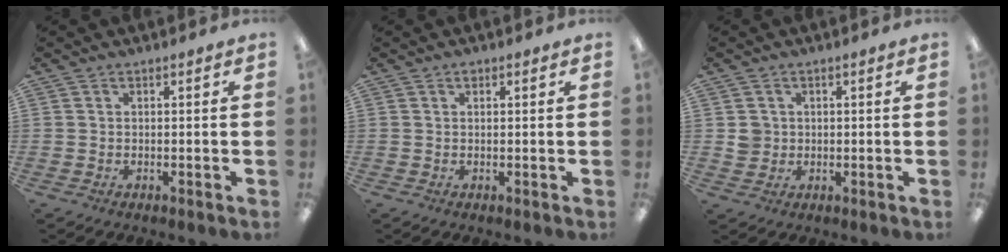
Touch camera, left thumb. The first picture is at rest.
{"total": 1.1, "force": [0.6, 0.5, 0.8], "torque": [-0.008, 0.000, 0.008]}
{"total": 3.3, "force": [0.5, 3.2, 0.7], "torque": [-0.011, 0.003, 0.008]}